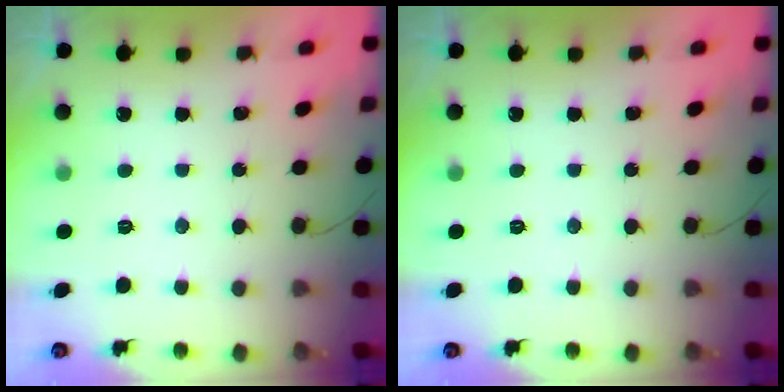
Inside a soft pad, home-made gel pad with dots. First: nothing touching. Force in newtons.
{"total": 0.0}